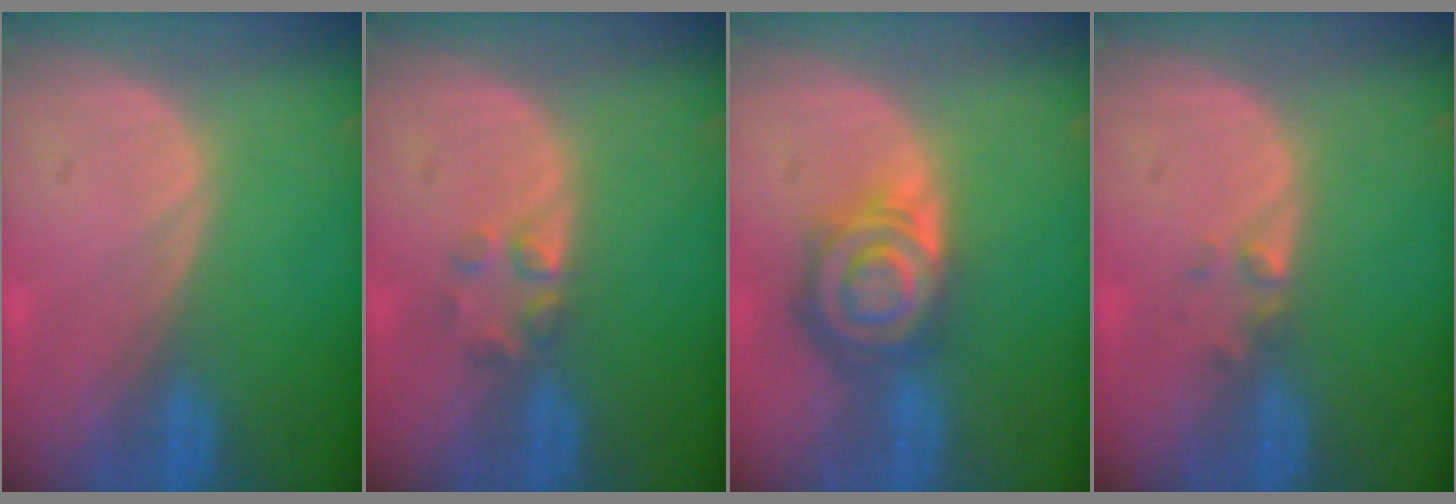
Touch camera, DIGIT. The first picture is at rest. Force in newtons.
{"total": 2.2, "press": 2.2, "slide": 0.2}
{"total": 8.0, "press": 7.1, "slide": 3.6}
{"total": 1.4, "press": 1.2, "slide": 0.7}